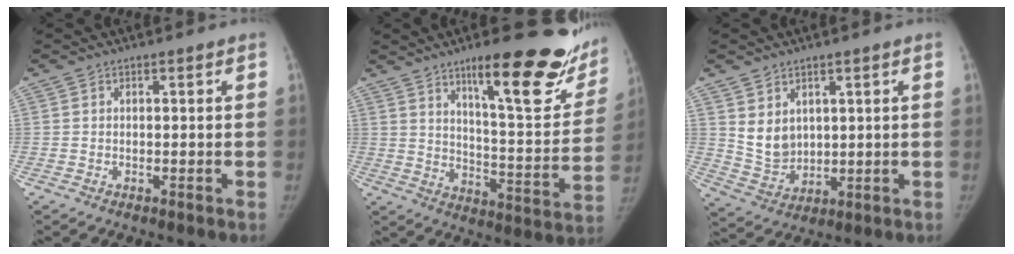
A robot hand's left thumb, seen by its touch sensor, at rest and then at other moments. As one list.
[{"total": 24.9, "force": [15.0, 6.4, 18.8], "torque": [-0.213, -0.075, 0.220]}, {"total": 6.4, "force": [2.5, 4.8, 3.3], "torque": [-0.040, -0.022, 0.067]}]